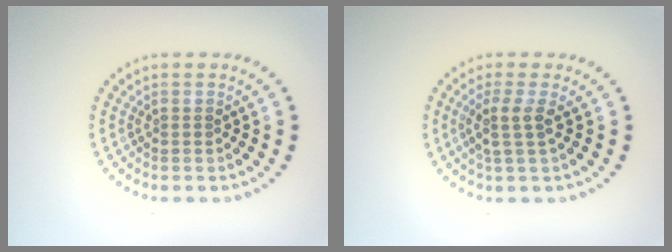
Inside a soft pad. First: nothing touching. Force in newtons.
{"total": 2.1, "press": 1.7, "slide": 1.3}